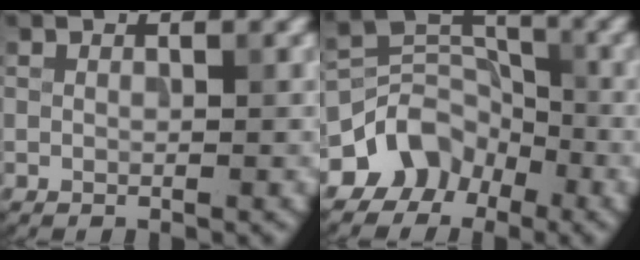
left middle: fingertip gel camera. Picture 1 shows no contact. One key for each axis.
{"total": 6.4, "fx": -3.9, "fy": 4.7, "fz": 1.9, "tx": -0.009, "ty": 0.014, "tz": -0.077}